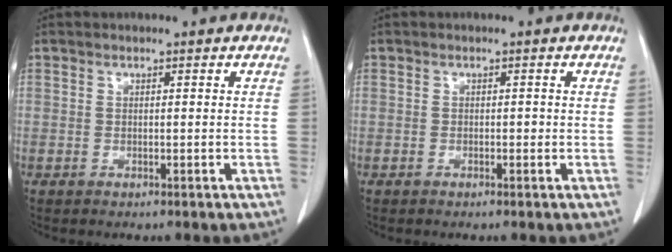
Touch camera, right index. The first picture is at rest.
{"total": 0.5, "force": [0.0, 0.4, 0.3], "torque": [-0.001, 0.004, 0.000]}